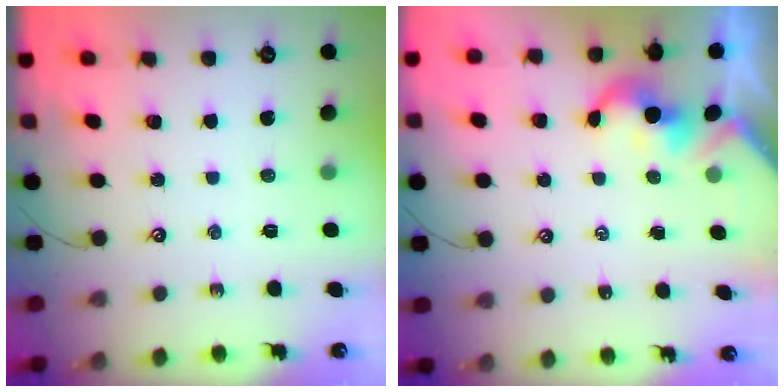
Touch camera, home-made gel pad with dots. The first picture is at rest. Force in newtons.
{"total": 2.0, "press": 2.0, "slide": 0.3}